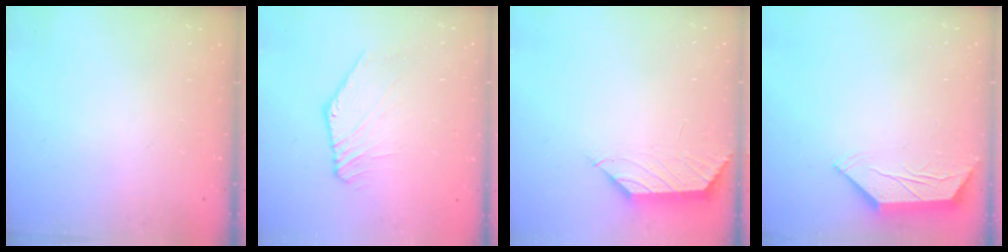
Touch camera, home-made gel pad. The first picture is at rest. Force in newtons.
{"total": 1.6, "press": 1.6, "slide": 0.2}
{"total": 1.2, "press": 1.1, "slide": 0.4}
{"total": 3.6, "press": 3.5, "slide": 0.5}